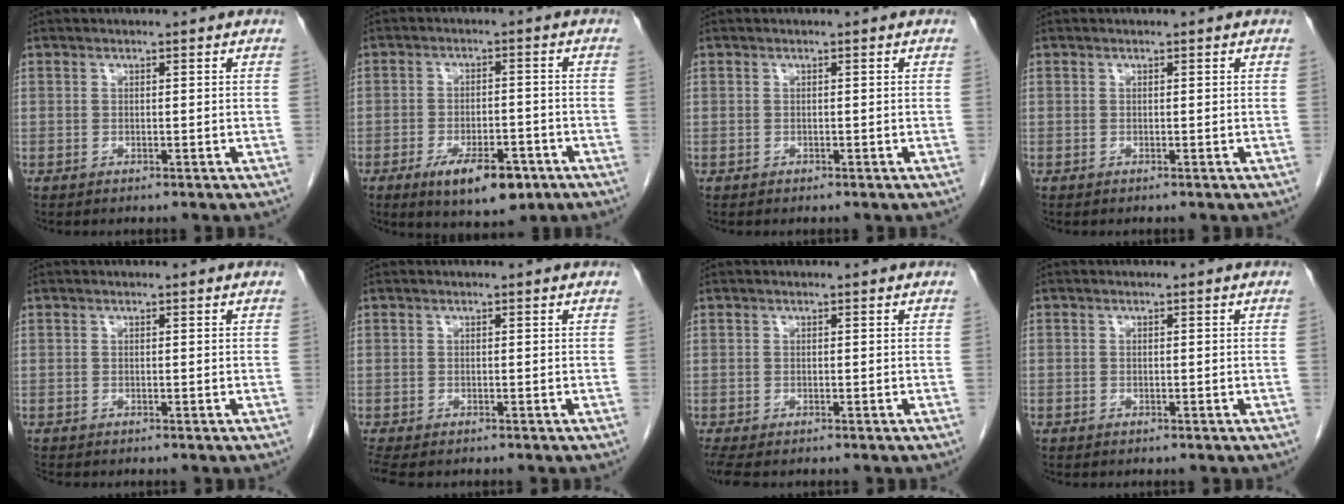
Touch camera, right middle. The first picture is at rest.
{"total": 9.1, "force": [-5.1, 3.5, 6.6], "torque": [-0.102, -0.006, -0.072]}
{"total": 0.0}
{"total": 0.0}
{"total": 0.8, "force": [-0.8, 0.1, 0.1], "torque": [-0.009, -0.004, -0.016]}
{"total": 4.7, "force": [-3.7, 1.7, 2.2], "torque": [-0.043, -0.012, -0.061]}
{"total": 4.4, "force": [-3.5, 1.5, 2.3], "torque": [-0.043, -0.014, -0.056]}
{"total": 0.0}